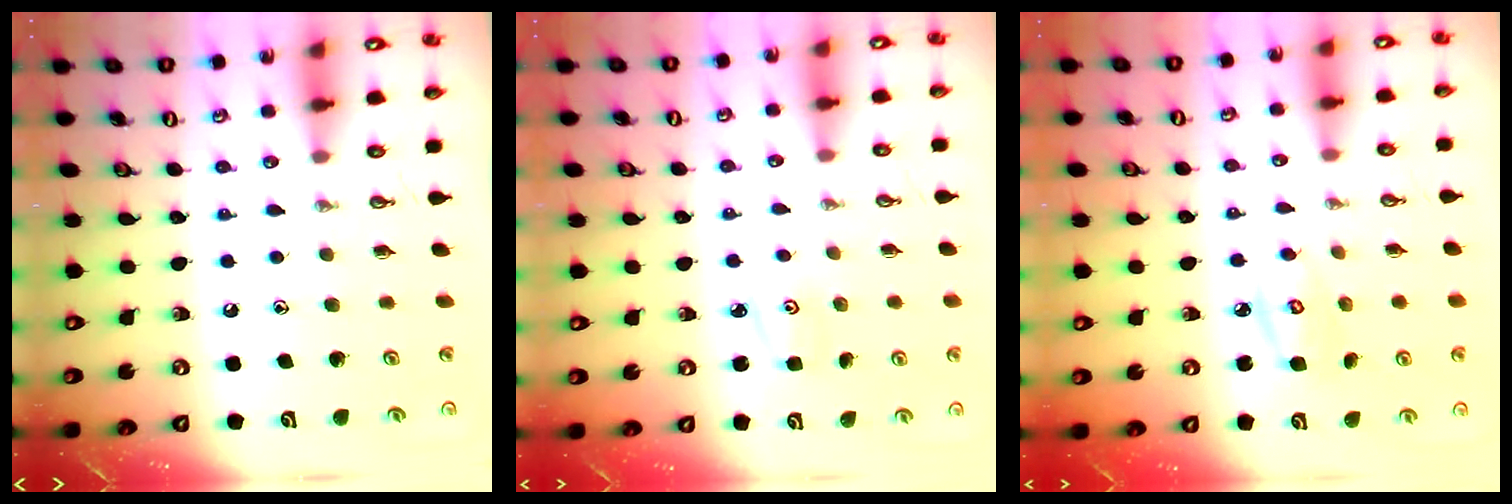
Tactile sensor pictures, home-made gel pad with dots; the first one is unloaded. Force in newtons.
{"total": 3.0, "press": 3.0, "slide": 0.4}
{"total": 4.3, "press": 4.3, "slide": 0.2}